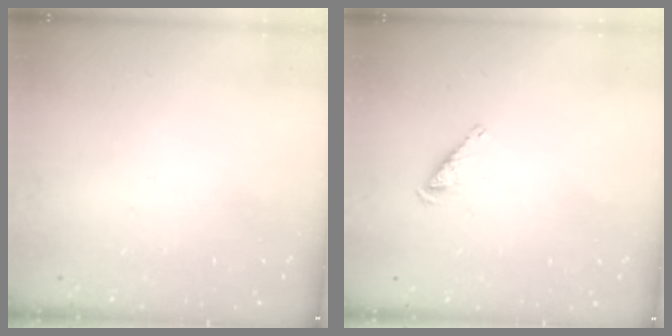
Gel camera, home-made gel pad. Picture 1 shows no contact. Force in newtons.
{"total": 2.8, "press": 2.8, "slide": 0.5}